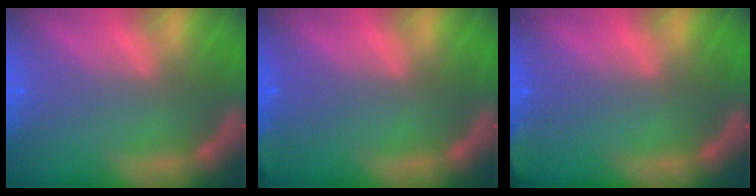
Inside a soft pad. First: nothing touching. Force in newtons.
{"total": 1.4}
{"total": 2.4}